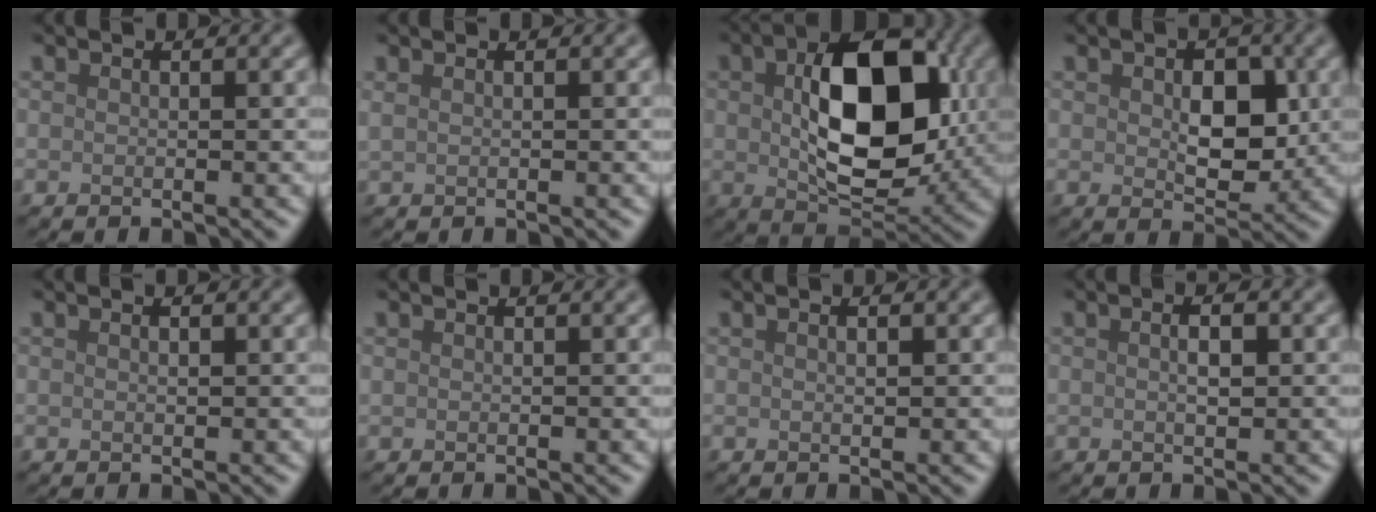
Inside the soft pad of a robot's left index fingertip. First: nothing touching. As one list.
[{"total": 0.7, "force": [0.4, 0.3, 0.5], "torque": [-0.009, 0.001, 0.003]}, {"total": 11.5, "force": [0.9, 6.8, 9.1], "torque": [-0.157, -0.004, 0.025]}, {"total": 4.6, "force": [0.1, 2.9, 3.6], "torque": [-0.059, -0.008, 0.007]}, {"total": 0.5, "force": [0.1, 0.1, 0.5], "torque": [-0.012, -0.001, 0.001]}, {"total": 0.0}, {"total": 0.8, "force": [0.1, 0.2, 0.8], "torque": [-0.013, -0.002, 0.002]}, {"total": 1.8, "force": [0.1, 0.5, 1.7], "torque": [-0.028, -0.004, 0.001]}]